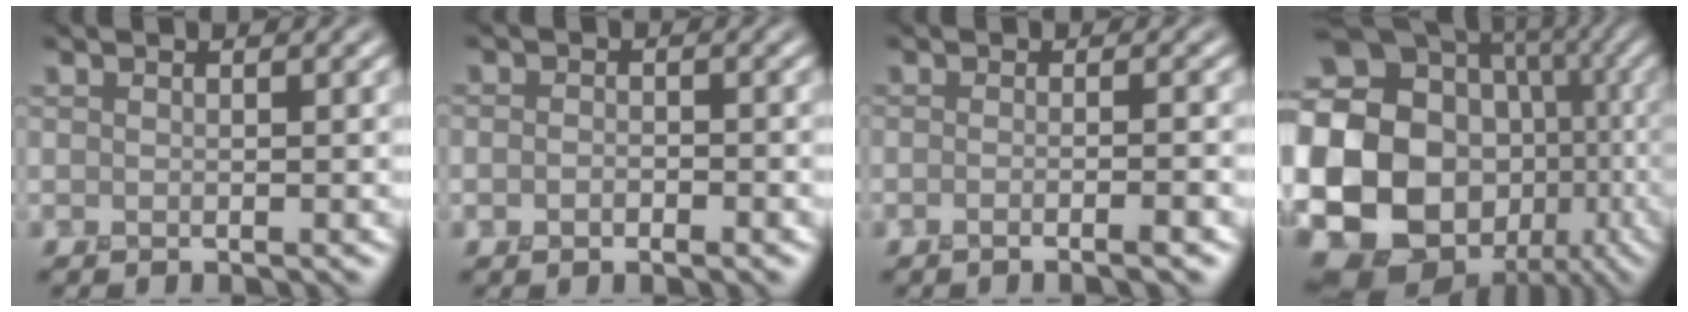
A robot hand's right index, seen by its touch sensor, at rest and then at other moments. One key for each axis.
{"total": 1.7, "fx": -0.7, "fy": 1.0, "fz": 1.2, "tx": -0.017, "ty": 0.001, "tz": -0.013}
{"total": 3.3, "fx": -1.2, "fy": 1.0, "fz": 2.9, "tx": -0.020, "ty": -0.001, "tz": -0.029}
{"total": 23.6, "fx": -4.0, "fy": 20.2, "fz": 11.5, "tx": -0.224, "ty": -0.011, "tz": -0.093}